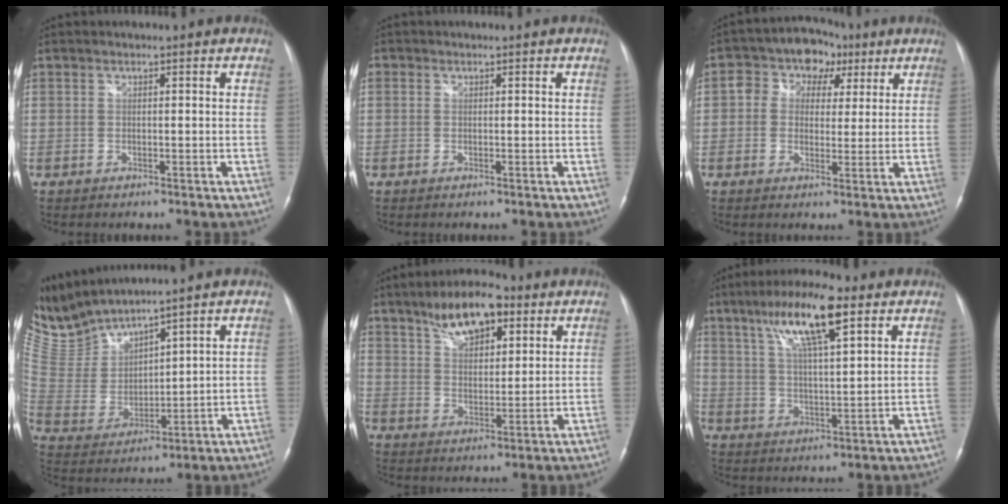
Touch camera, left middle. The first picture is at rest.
{"total": 0.7, "force": [0.2, 0.6, 0.2], "torque": [-0.001, 0.008, 0.003]}
{"total": 8.4, "force": [3.2, 6.3, 4.6], "torque": [-0.068, 0.033, 0.050]}
{"total": 10.2, "force": [10.0, 0.4, 2.0], "torque": [-0.075, 0.007, 0.225]}
{"total": 10.3, "force": [6.4, 4.1, 7.0], "torque": [-0.121, 0.013, 0.110]}
{"total": 12.2, "force": [6.8, 1.9, 10.0], "torque": [-0.186, 0.015, 0.117]}